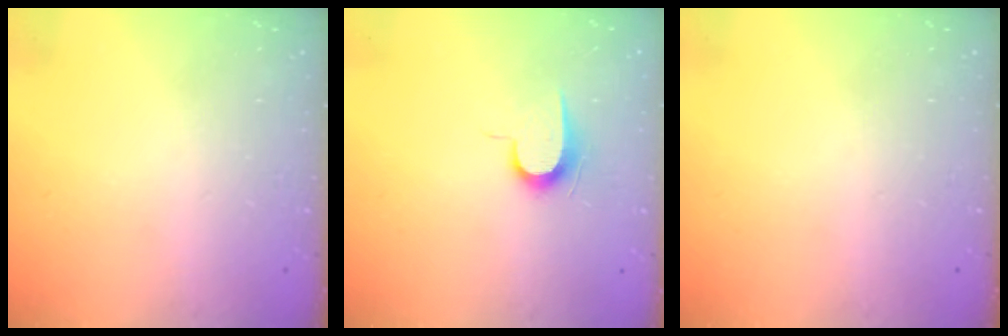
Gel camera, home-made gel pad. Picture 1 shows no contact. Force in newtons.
{"total": 6.4, "press": 6.3, "slide": 0.7}
{"total": 0.0}